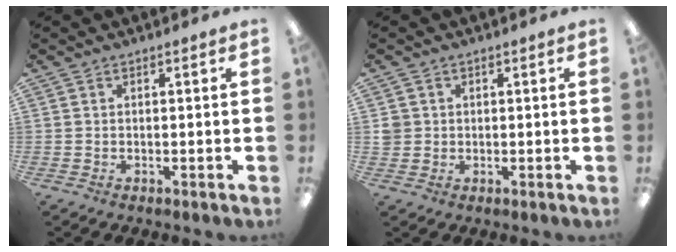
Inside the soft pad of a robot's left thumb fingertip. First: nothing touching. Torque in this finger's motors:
{"motor_torque": [-0.11, 0.10, 0.10, -0.20, 0.00]}